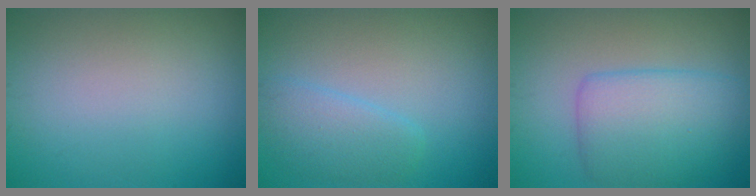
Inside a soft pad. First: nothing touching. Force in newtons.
{"total": 2.7, "press": 2.7, "slide": 0.1}
{"total": 5.5, "press": 5.5, "slide": 0.2}